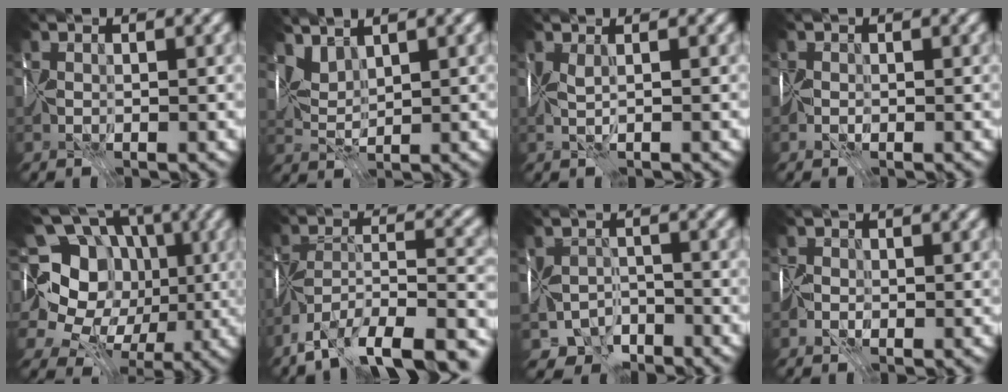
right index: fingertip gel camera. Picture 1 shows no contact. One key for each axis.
{"total": 3.1, "fx": 2.7, "fy": 0.8, "fz": 1.2, "tx": -0.038, "ty": 0.008, "tz": 0.055}
{"total": 1.5, "fx": 0.5, "fy": 0.3, "fz": 1.4, "tx": -0.021, "ty": 0.007, "tz": 0.003}
{"total": 0.9, "fx": -0.4, "fy": 0.7, "fz": 0.4, "tx": -0.011, "ty": 0.003, "tz": -0.017}
{"total": 16.6, "fx": 1.6, "fy": 13.9, "fz": 8.9, "tx": -0.190, "ty": 0.055, "tz": 0.013}
{"total": 14.9, "fx": -12.1, "fy": 4.8, "fz": 7.2, "tx": -0.127, "ty": -0.002, "tz": -0.175}
{"total": 4.4, "fx": -3.4, "fy": 2.6, "fz": 1.1, "tx": -0.011, "ty": -0.006, "tz": -0.067}
{"total": 1.2, "fx": -0.6, "fy": 1.0, "fz": 0.3, "tx": -0.005, "ty": 0.005, "tz": -0.021}